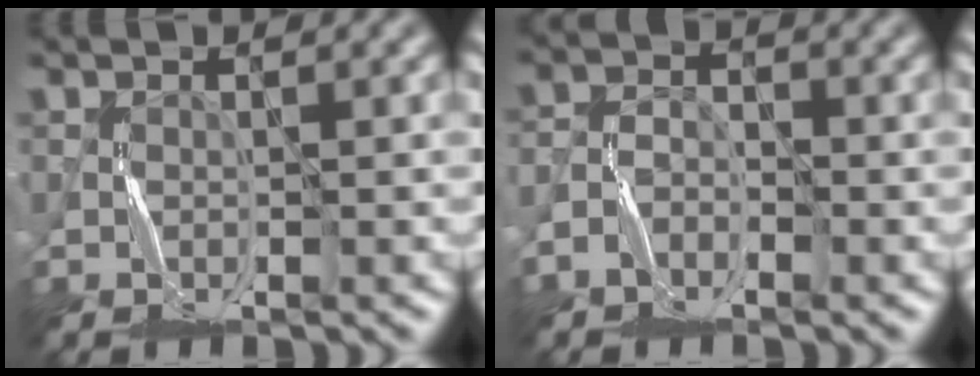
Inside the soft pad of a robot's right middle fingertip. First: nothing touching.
{"total": 2.4, "force": [-1.9, 1.3, 0.6], "torque": [-0.012, 0.008, -0.045]}